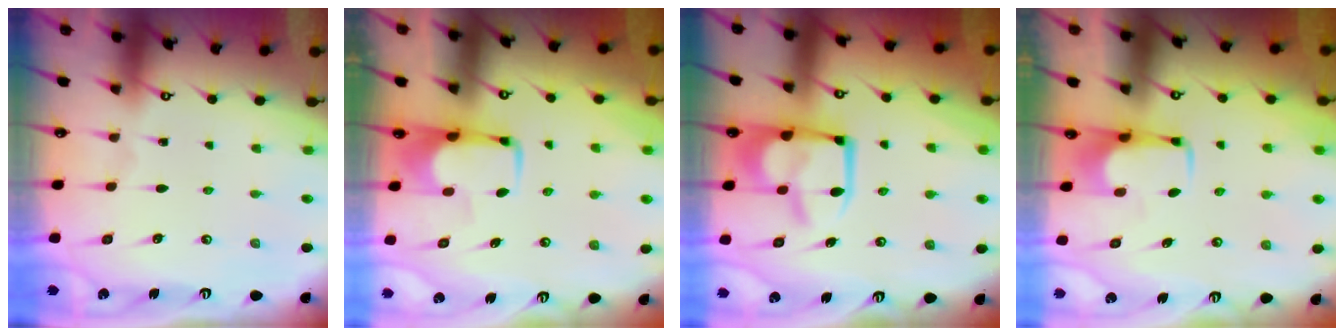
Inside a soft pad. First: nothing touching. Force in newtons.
{"total": 1.9, "press": 1.9, "slide": 0.4}
{"total": 12.6, "press": 12.6, "slide": 1.4}
{"total": 2.0, "press": 1.9, "slide": 0.4}